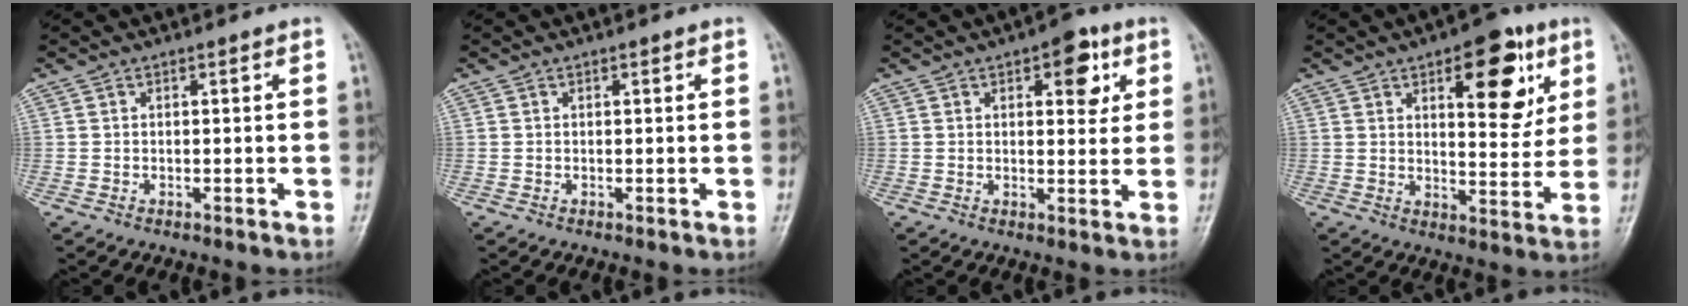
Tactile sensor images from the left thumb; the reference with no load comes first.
{"total": 0.8, "force": [0.2, 0.4, 0.6], "torque": [-0.007, 0.001, 0.004]}
{"total": 7.9, "force": [3.2, 3.9, 6.0], "torque": [-0.045, -0.007, 0.035]}
{"total": 14.3, "force": [6.1, 6.3, 11.3], "torque": [-0.107, -0.024, 0.081]}